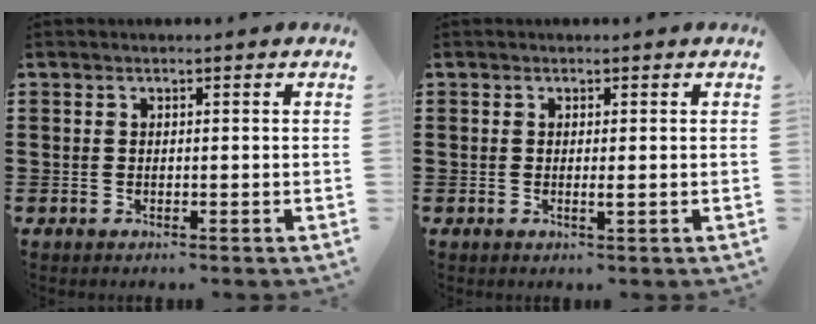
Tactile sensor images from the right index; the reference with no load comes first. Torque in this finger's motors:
{"motor_torque": [0.79, -0.26, 0.31, 0.07]}